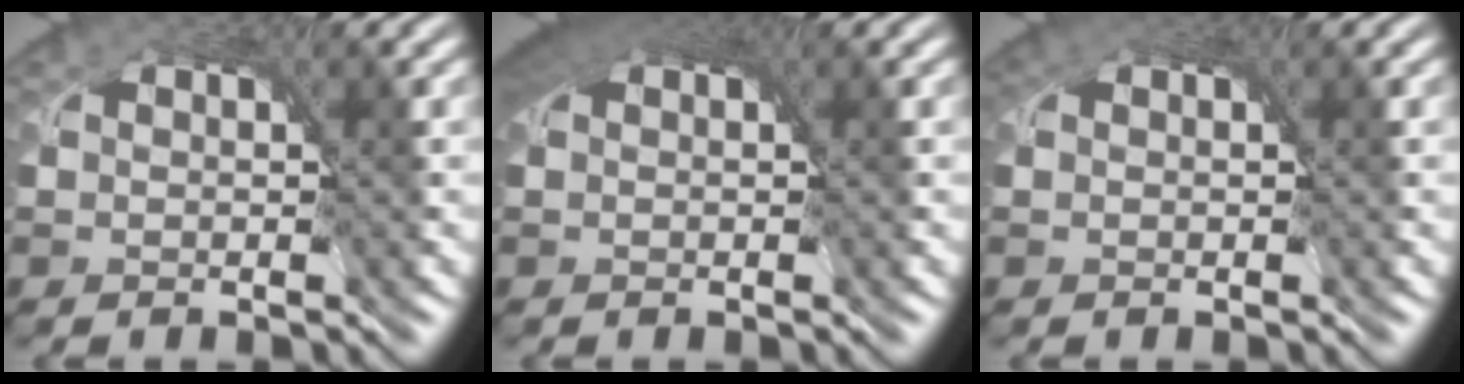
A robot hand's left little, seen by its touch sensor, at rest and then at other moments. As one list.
[{"total": 4.8, "force": [2.5, 2.4, 3.3], "torque": [-0.060, 0.013, 0.030]}, {"total": 1.6, "force": [0.7, 1.2, 0.9], "torque": [-0.024, 0.002, 0.007]}]